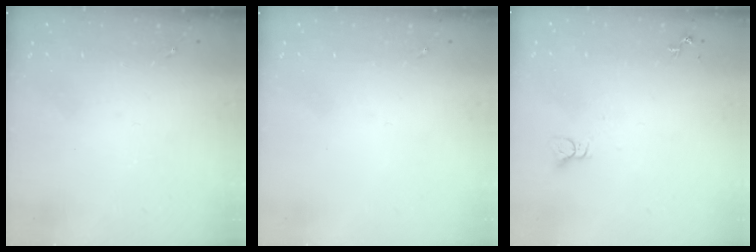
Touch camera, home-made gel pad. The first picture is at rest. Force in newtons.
{"total": 0.0}
{"total": 2.2, "press": 2.2, "slide": 0.1}